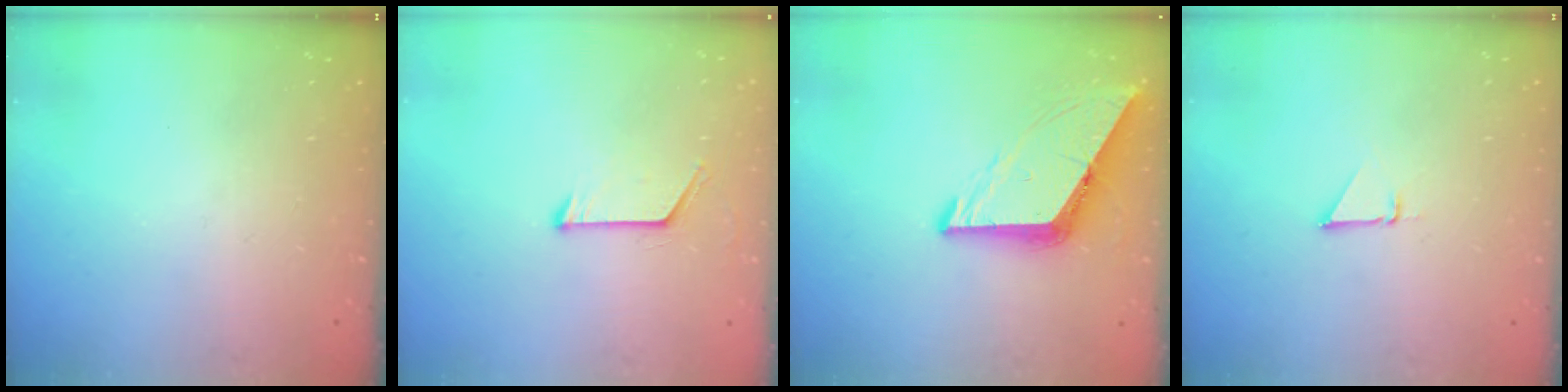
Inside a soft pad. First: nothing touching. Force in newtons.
{"total": 6.9, "press": 6.9, "slide": 0.7}
{"total": 8.2, "press": 8.2, "slide": 0.6}
{"total": 1.5, "press": 1.5, "slide": 0.0}